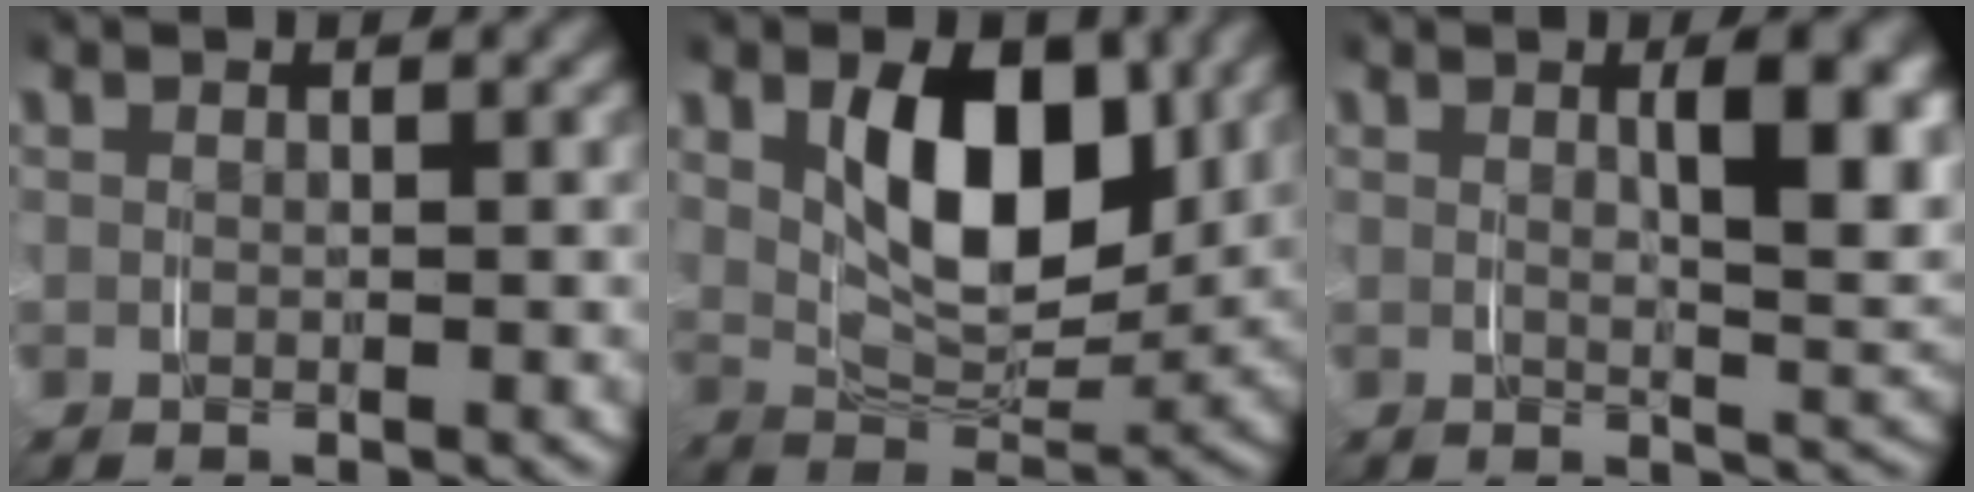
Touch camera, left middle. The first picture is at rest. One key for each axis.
{"total": 8.7, "fx": 2.4, "fy": 5.0, "fz": 6.8, "tx": -0.120, "ty": -0.015, "tz": 0.037}
{"total": 5.5, "fx": 1.5, "fy": 1.3, "fz": 5.1, "tx": -0.070, "ty": -0.005, "tz": 0.025}